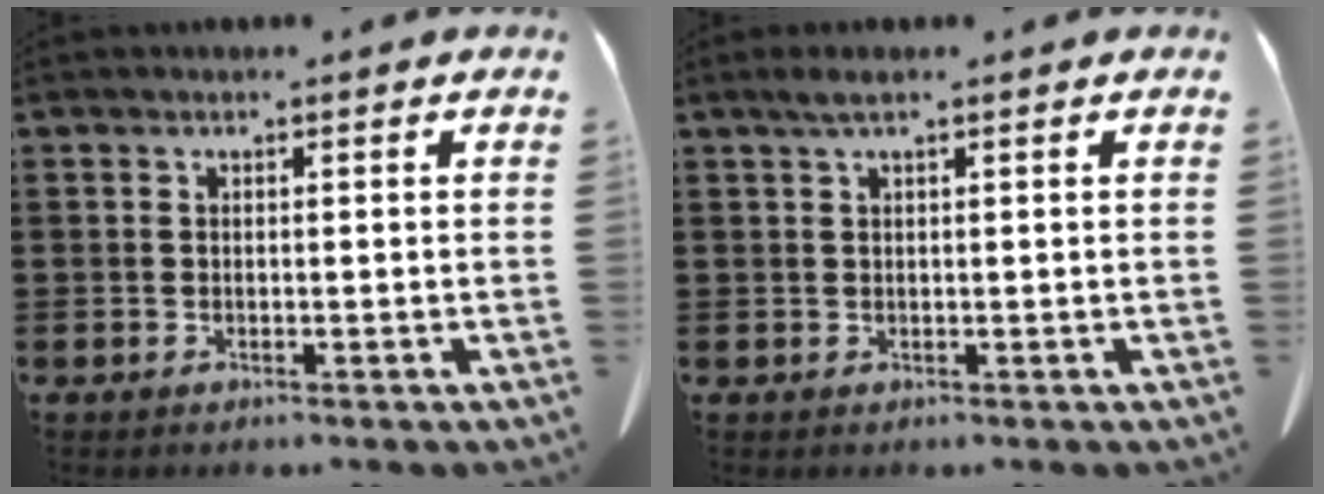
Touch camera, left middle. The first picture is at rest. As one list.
[{"total": 1.6, "force": [0.7, 0.1, 1.4], "torque": [-0.028, 0.001, 0.013]}]